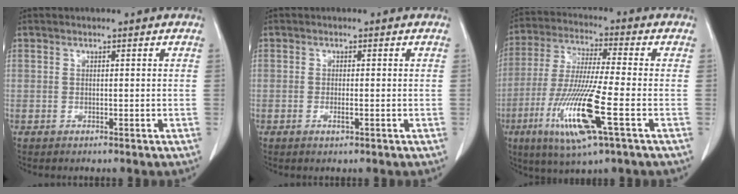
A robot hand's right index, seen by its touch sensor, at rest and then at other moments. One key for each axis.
{"total": 1.3, "fx": -0.5, "fy": 0.3, "fz": 1.2, "tx": -0.023, "ty": -0.002, "tz": -0.008}
{"total": 15.0, "fx": -5.4, "fy": 0.6, "fz": 13.9, "tx": -0.289, "ty": -0.027, "tz": -0.102}